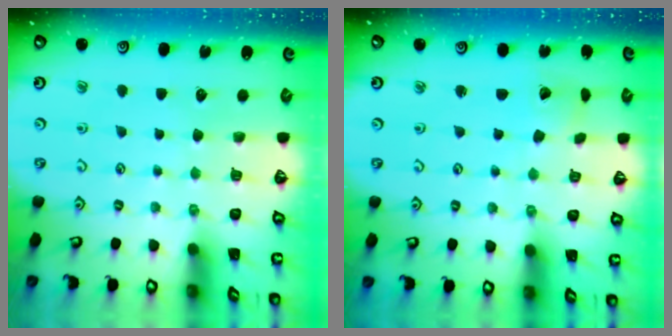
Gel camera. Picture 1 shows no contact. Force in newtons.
{"total": 3.0, "press": 3.0, "slide": 0.4}